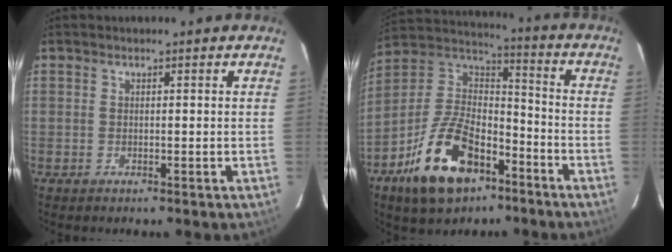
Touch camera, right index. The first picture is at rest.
{"total": 19.2, "force": [-10.2, 10.4, 12.5], "torque": [-0.266, 0.012, -0.174]}